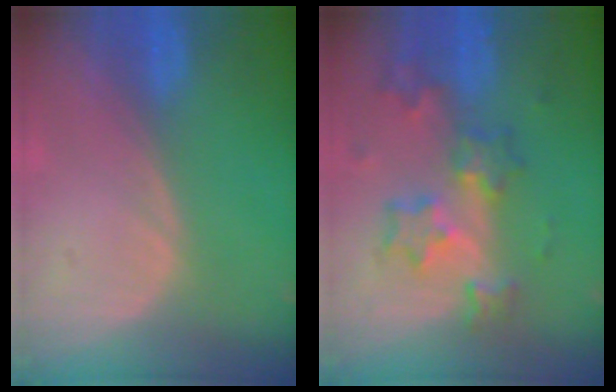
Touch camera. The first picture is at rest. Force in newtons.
{"total": 8.4, "press": 7.3, "slide": 4.1}